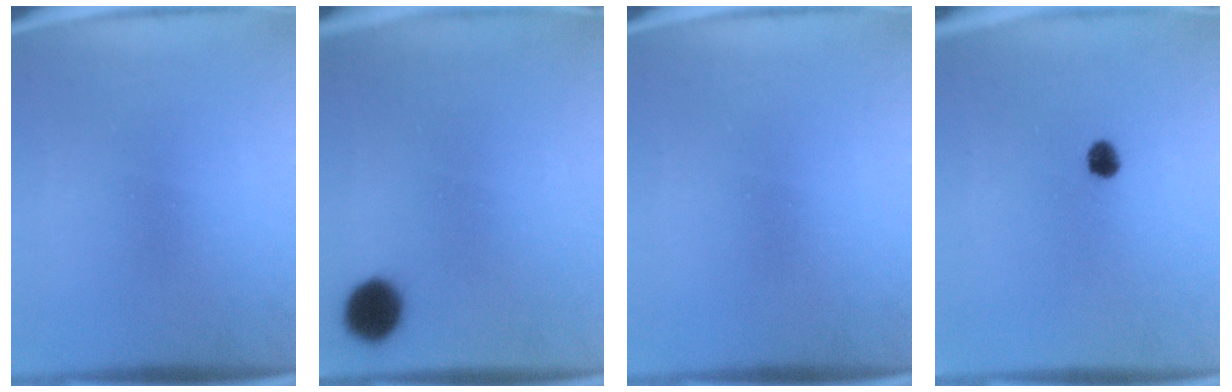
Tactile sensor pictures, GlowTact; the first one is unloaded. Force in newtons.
{"total": 8.7}
{"total": 0.0}
{"total": 2.5}